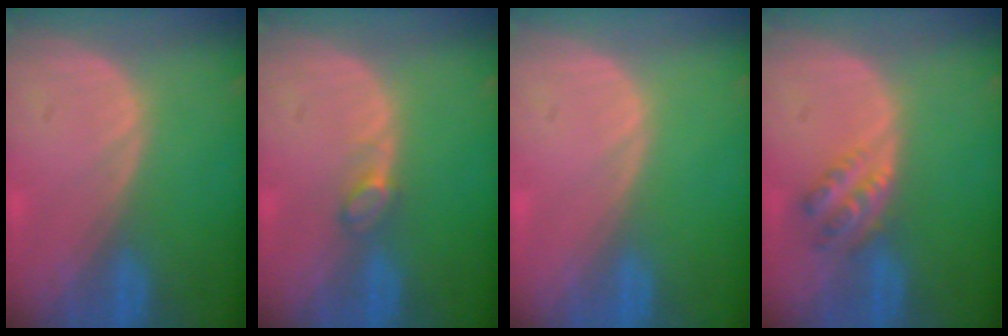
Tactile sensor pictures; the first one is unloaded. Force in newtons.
{"total": 2.0, "press": 1.9, "slide": 0.2}
{"total": 0.0}
{"total": 4.5, "press": 3.8, "slide": 2.5}